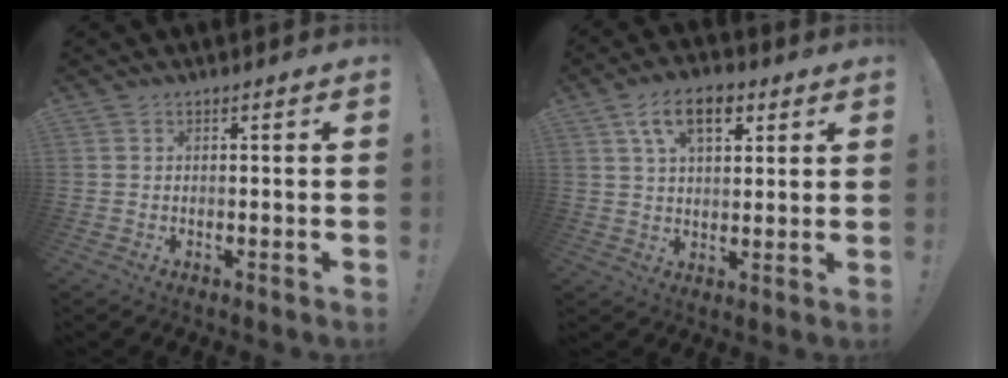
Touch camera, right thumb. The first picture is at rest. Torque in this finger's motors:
{"motor_torque": [0.18, 0.18, 0.08, 0.08, 0.09]}